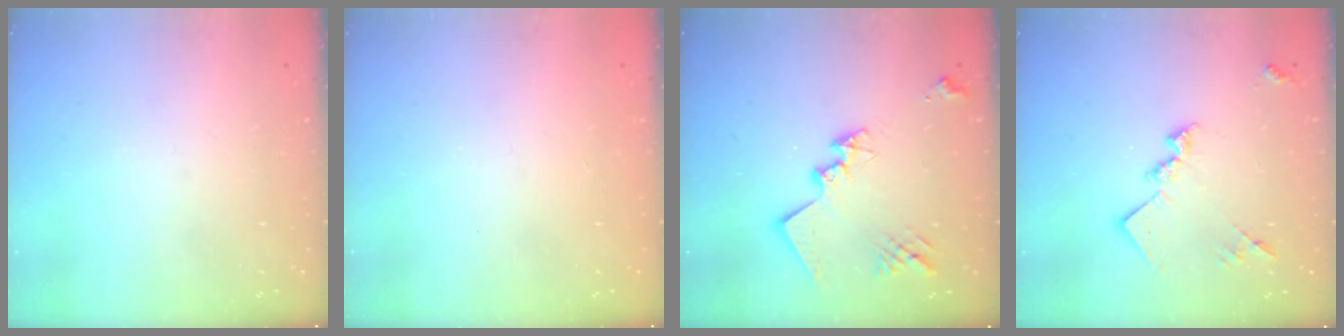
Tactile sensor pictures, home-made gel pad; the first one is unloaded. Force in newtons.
{"total": 1.3, "press": 1.0, "slide": 0.7}
{"total": 15.2, "press": 15.2, "slide": 0.4}
{"total": 13.9, "press": 13.8, "slide": 0.9}